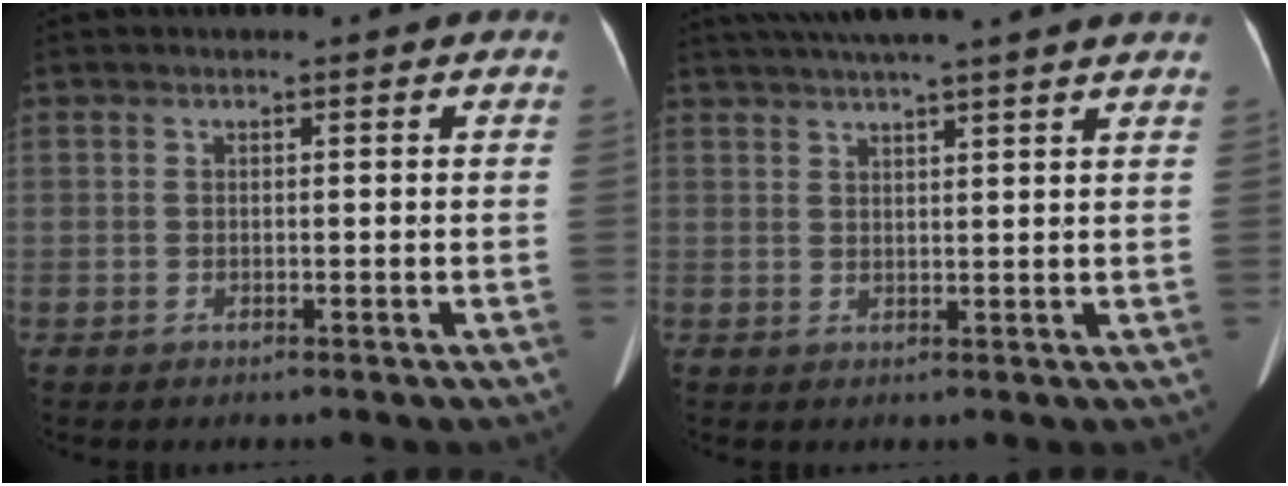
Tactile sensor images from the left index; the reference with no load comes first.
{"total": 13.1, "force": [11.3, -0.8, 6.6], "torque": [-0.114, 0.031, 0.149]}